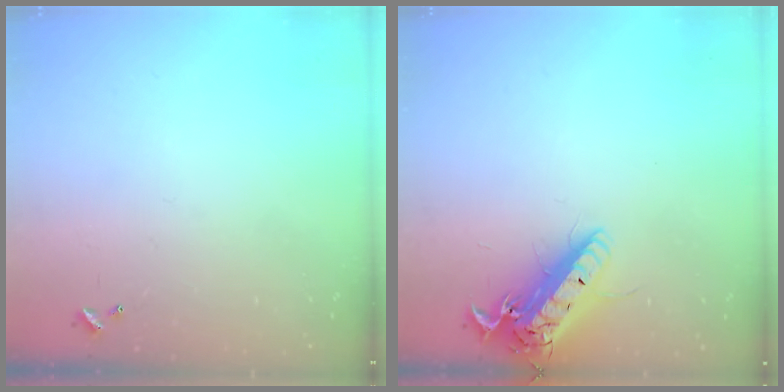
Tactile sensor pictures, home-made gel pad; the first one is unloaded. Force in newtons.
{"total": 17.4, "press": 16.9, "slide": 4.1}